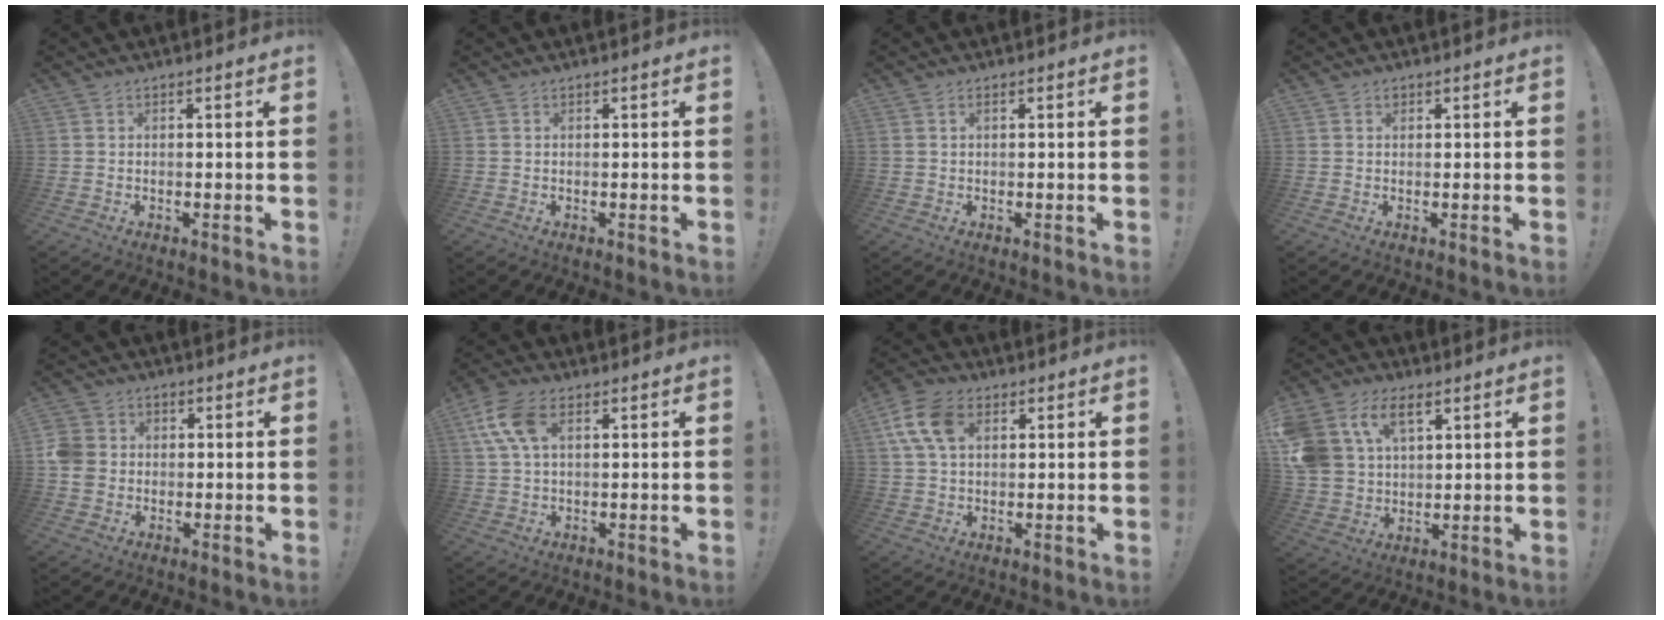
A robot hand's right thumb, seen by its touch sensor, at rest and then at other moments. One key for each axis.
{"total": 0.0}
{"total": 0.8, "fx": 0.3, "fy": 0.3, "fz": 0.7, "tx": -0.015, "ty": 0.002, "tz": 0.006}
{"total": 0.8, "fx": 0.4, "fy": 0.6, "fz": 0.2, "tx": 0.001, "ty": 0.000, "tz": 0.007}
{"total": 7.1, "fx": -0.5, "fy": 6.5, "fz": 2.8, "tx": -0.052, "ty": 0.015, "tz": -0.007}
{"total": 10.3, "fx": 3.6, "fy": 5.5, "fz": 7.9, "tx": -0.167, "ty": 0.000, "tz": 0.070}
{"total": 11.4, "fx": 3.5, "fy": 7.4, "fz": 7.8, "tx": -0.160, "ty": 0.005, "tz": 0.070}
{"total": 14.8, "fx": 7.0, "fy": 10.2, "fz": 8.2, "tx": -0.157, "ty": -0.030, "tz": 0.137}